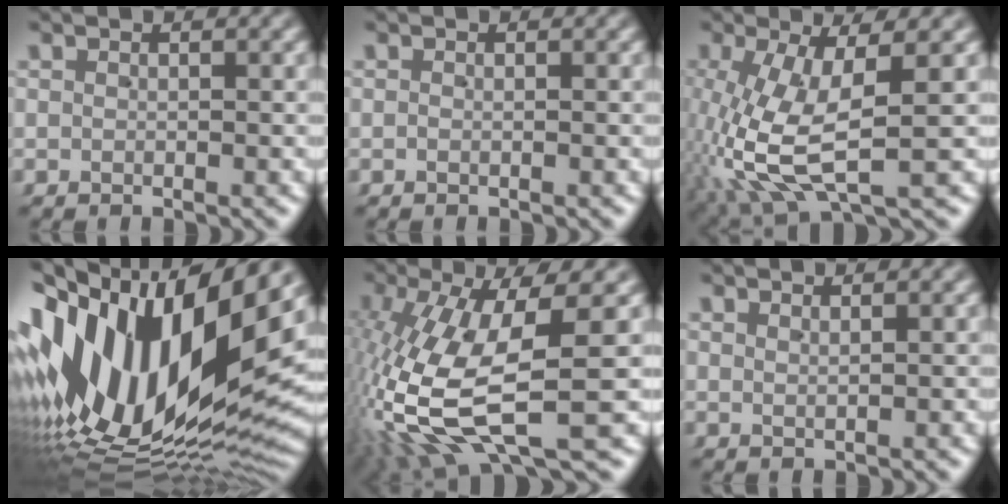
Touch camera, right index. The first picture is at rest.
{"total": 0.0}
{"total": 9.0, "force": [-1.1, 4.6, 7.7], "torque": [-0.172, -0.028, 0.003]}
{"total": 23.2, "force": [2.1, 14.7, 17.9], "torque": [-0.324, -0.004, 0.032]}
{"total": 11.5, "force": [-1.8, 5.5, 10.0], "torque": [-0.234, -0.037, -0.002]}
{"total": 0.9, "force": [0.9, -0.2, 0.2], "torque": [0.000, 0.005, 0.017]}